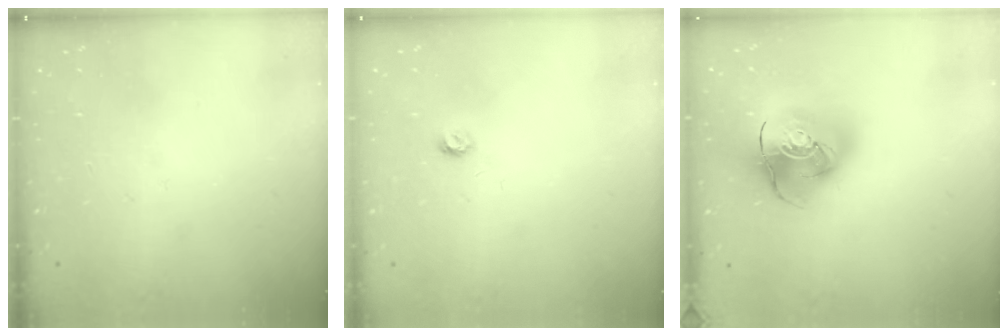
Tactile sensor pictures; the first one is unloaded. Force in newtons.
{"total": 3.6, "press": 3.6, "slide": 0.3}
{"total": 18.1, "press": 17.9, "slide": 2.7}